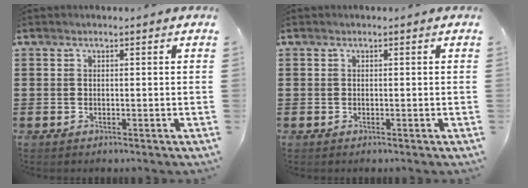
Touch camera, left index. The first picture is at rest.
{"total": 0.0}